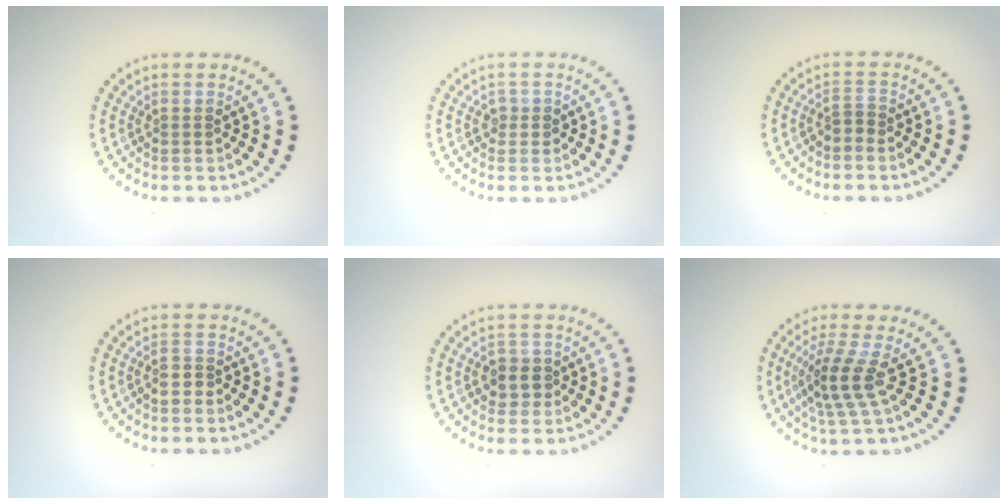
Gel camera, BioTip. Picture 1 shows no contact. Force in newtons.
{"total": 1.2, "press": 1.0, "slide": 0.6}
{"total": 1.3, "press": 1.0, "slide": 0.8}
{"total": 1.4, "press": 1.2, "slide": 0.8}
{"total": 2.1, "press": 1.9, "slide": 0.8}
{"total": 3.6, "press": 2.8, "slide": 2.3}